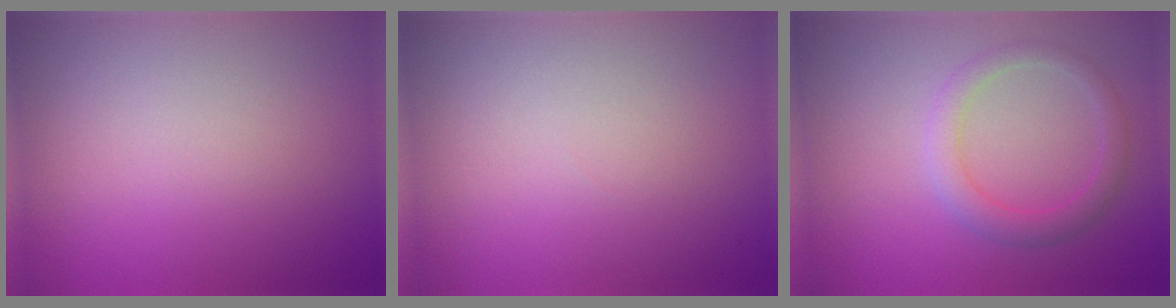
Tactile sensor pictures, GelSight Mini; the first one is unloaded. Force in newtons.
{"total": 0.0}
{"total": 2.4, "press": 2.4, "slide": 0.1}